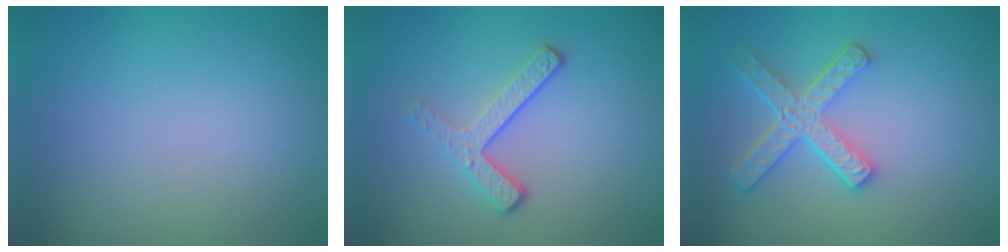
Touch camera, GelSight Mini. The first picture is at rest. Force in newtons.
{"total": 3.0, "press": 2.2, "slide": 2.1}
{"total": 5.0, "press": 3.9, "slide": 3.1}